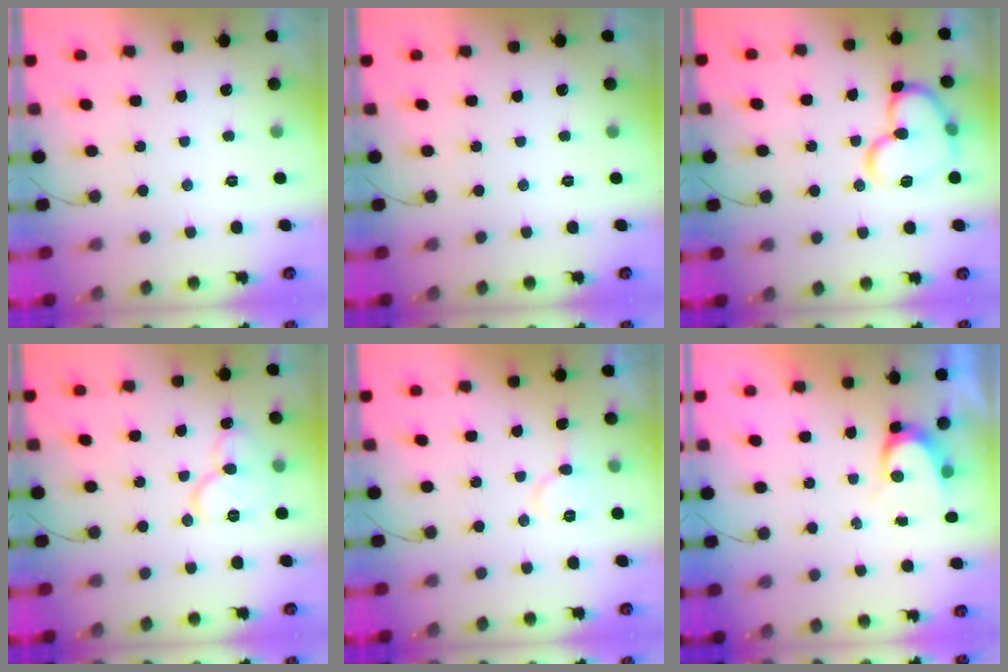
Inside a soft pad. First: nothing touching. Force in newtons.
{"total": 0.0}
{"total": 14.2, "press": 14.2, "slide": 0.7}
{"total": 9.7, "press": 9.6, "slide": 1.1}
{"total": 6.9, "press": 6.9, "slide": 0.3}
{"total": 3.5, "press": 3.5, "slide": 0.3}